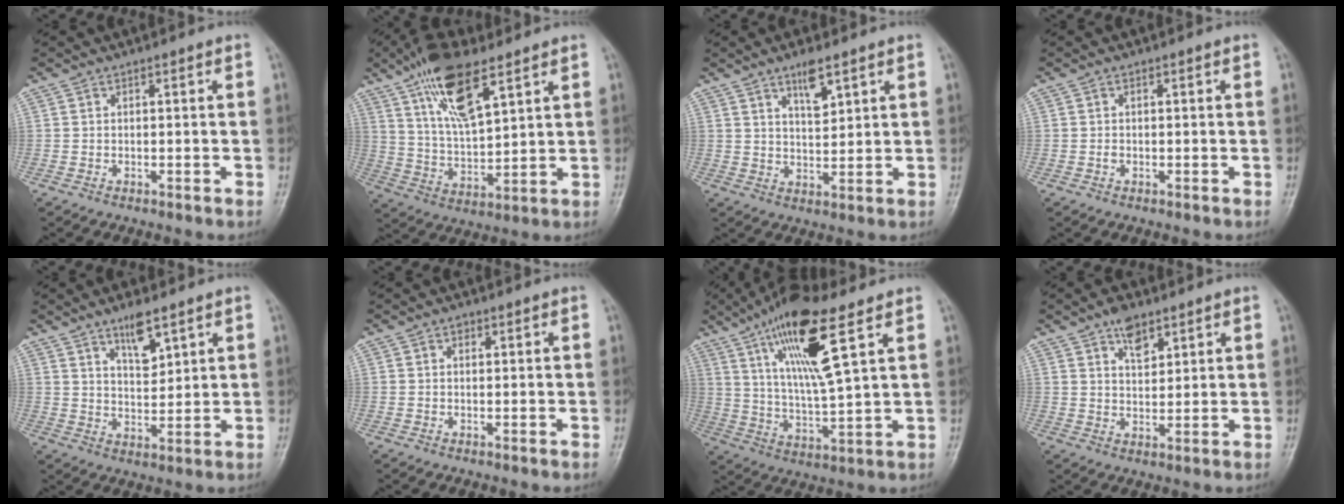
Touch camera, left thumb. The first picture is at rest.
{"total": 14.3, "force": [8.2, 5.1, 10.6], "torque": [-0.179, -0.030, 0.157]}
{"total": 5.5, "force": [3.4, 1.8, 3.9], "torque": [-0.057, -0.025, 0.061]}
{"total": 0.7, "force": [-0.1, 0.6, 0.4], "torque": [-0.005, 0.001, -0.003]}
{"total": 6.5, "force": [4.2, 2.2, 4.4], "torque": [-0.061, -0.033, 0.074]}
{"total": 1.1, "force": [0.5, 0.8, 0.6], "torque": [-0.003, 0.000, 0.006]}
{"total": 16.5, "force": [8.1, 3.5, 13.9], "torque": [-0.259, -0.031, 0.149]}
{"total": 5.4, "force": [3.4, 2.7, 3.2], "torque": [-0.035, -0.019, 0.056]}